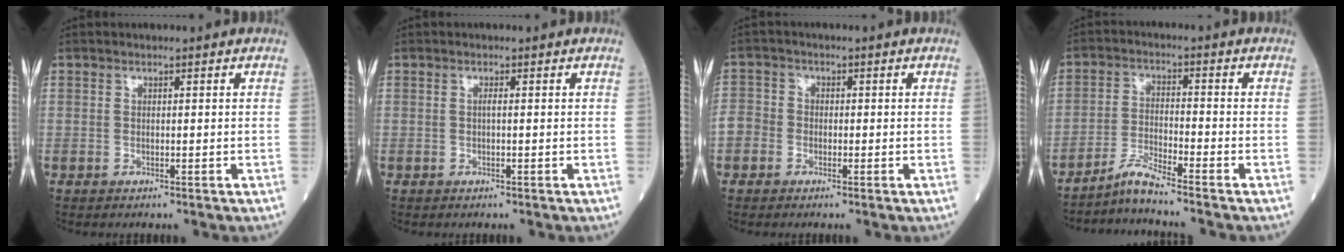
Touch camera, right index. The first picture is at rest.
{"total": 0.5, "force": [0.0, 0.0, 0.5], "torque": [-0.011, 0.000, -0.001]}
{"total": 3.4, "force": [-1.3, 3.0, 0.9], "torque": [-0.013, 0.012, -0.038]}
{"total": 4.5, "force": [-4.1, -1.3, 1.3], "torque": [-0.034, -0.023, -0.082]}